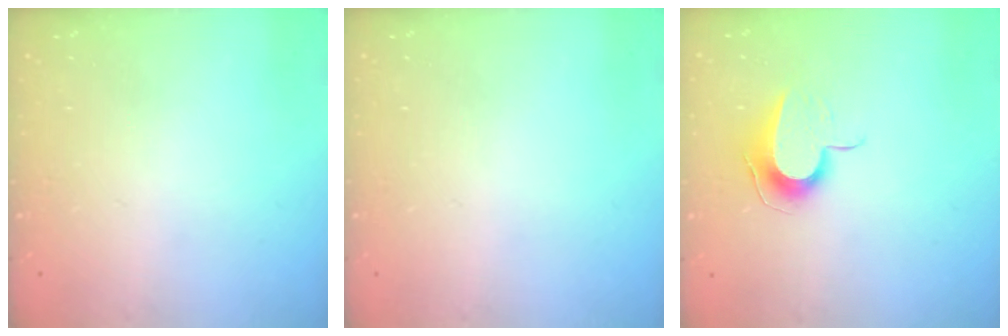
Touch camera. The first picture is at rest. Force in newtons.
{"total": 0.0}
{"total": 9.8, "press": 9.8, "slide": 0.1}